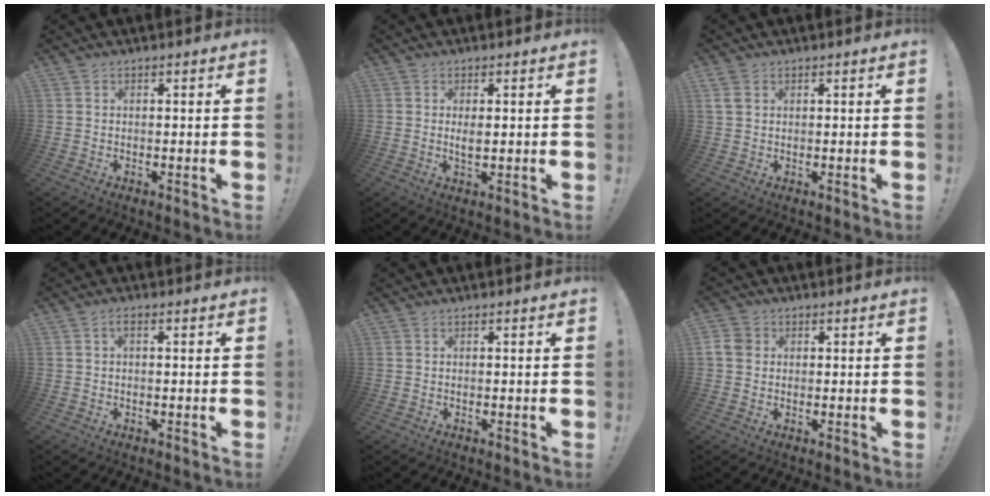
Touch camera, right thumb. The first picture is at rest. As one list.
[{"total": 2.4, "force": [0.3, 0.8, 2.3], "torque": [-0.030, -0.006, 0.001]}, {"total": 3.2, "force": [1.4, 2.2, 1.9], "torque": [-0.036, 0.002, 0.030]}, {"total": 1.5, "force": [-0.3, 0.5, 1.3], "torque": [-0.027, 0.004, -0.006]}, {"total": 0.0}, {"total": 4.8, "force": [0.7, 4.2, 2.3], "torque": [-0.052, 0.010, 0.017]}]